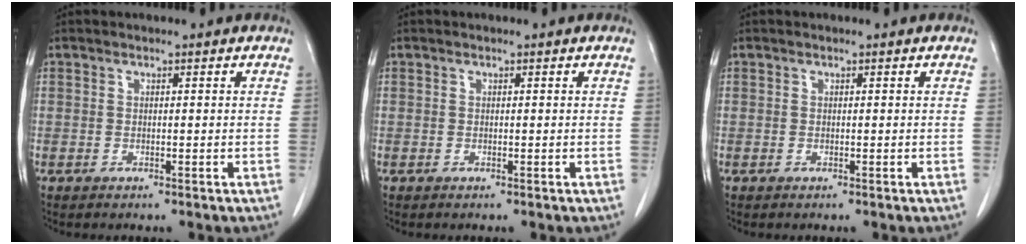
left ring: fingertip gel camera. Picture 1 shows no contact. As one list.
[{"total": 0.0}, {"total": 0.0}]